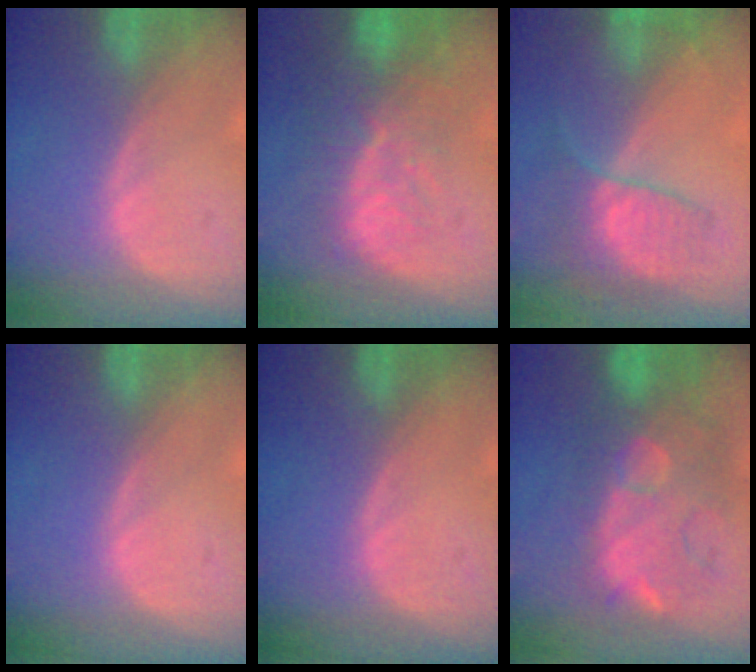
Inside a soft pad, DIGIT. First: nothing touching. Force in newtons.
{"total": 10.0, "press": 8.5, "slide": 5.3}
{"total": 7.0, "press": 6.0, "slide": 3.7}
{"total": 0.0}
{"total": 0.0}
{"total": 10.8, "press": 10.1, "slide": 3.8}